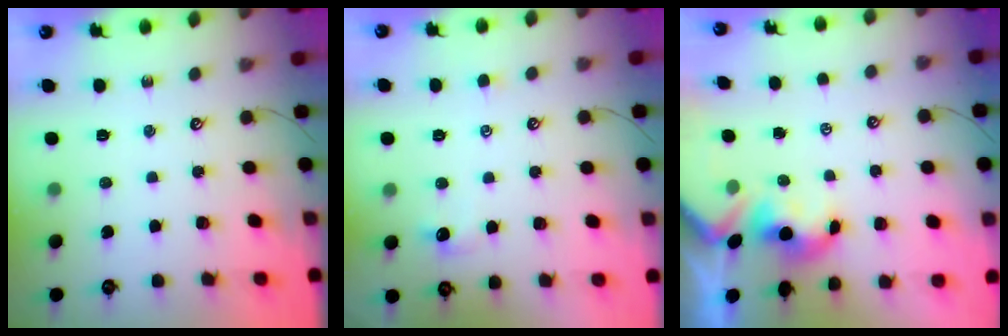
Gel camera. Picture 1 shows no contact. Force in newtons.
{"total": 0.6, "press": 0.1, "slide": 0.6}
{"total": 0.6, "press": 0.4, "slide": 0.4}